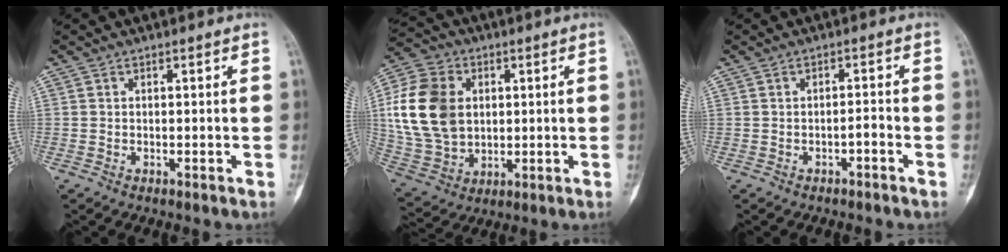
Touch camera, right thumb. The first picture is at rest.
{"total": 17.6, "force": [2.5, 13.2, 11.4], "torque": [-0.204, 0.003, 0.051]}
{"total": 1.5, "force": [-0.9, 0.6, 1.1], "torque": [-0.018, 0.017, -0.013]}